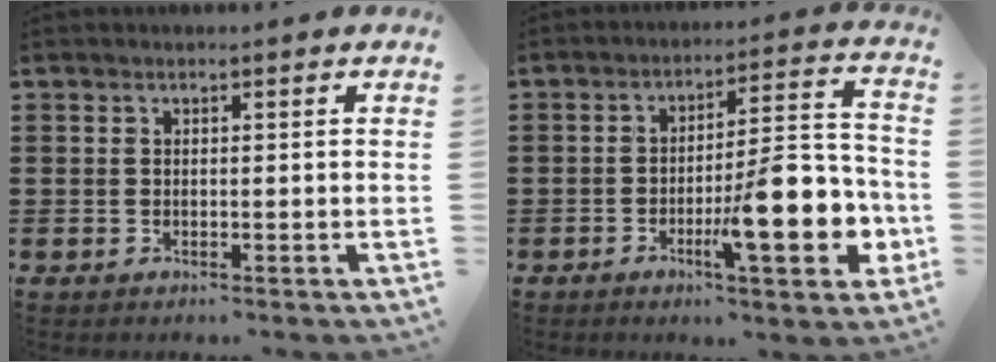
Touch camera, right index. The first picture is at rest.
{"total": 13.1, "force": [-4.5, 3.6, 11.7], "torque": [-0.167, -0.002, -0.075]}